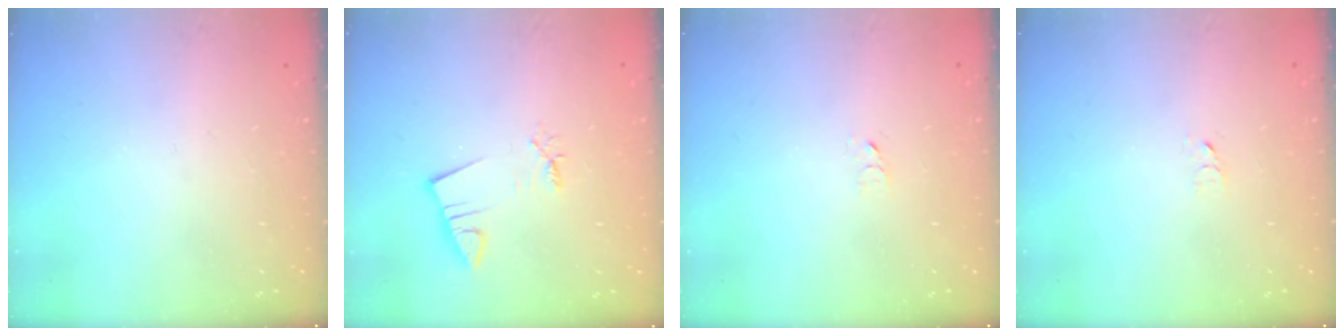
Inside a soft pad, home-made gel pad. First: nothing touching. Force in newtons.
{"total": 2.4, "press": 2.4, "slide": 0.3}
{"total": 2.7, "press": 2.7, "slide": 0.2}
{"total": 2.5, "press": 2.5, "slide": 0.2}